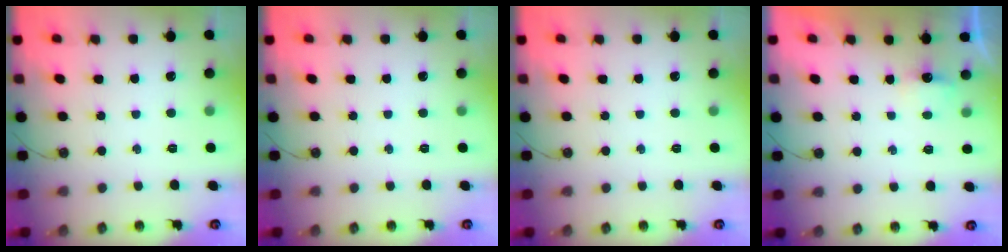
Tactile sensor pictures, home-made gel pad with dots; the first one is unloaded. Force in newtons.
{"total": 0.0}
{"total": 0.0}
{"total": 2.6, "press": 2.6, "slide": 0.4}